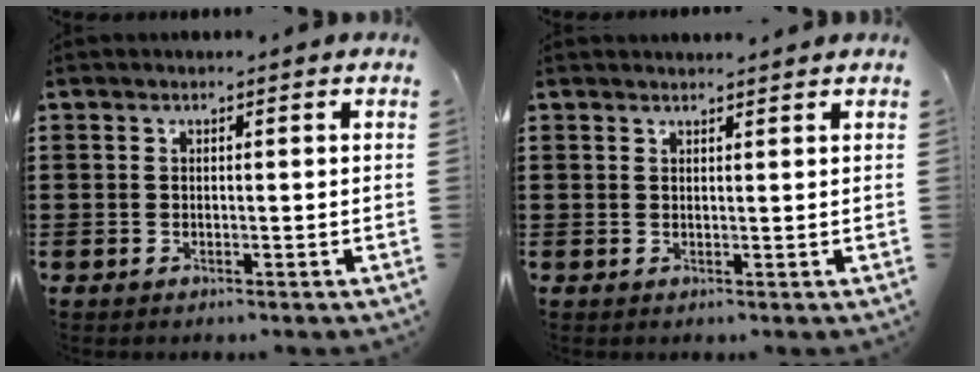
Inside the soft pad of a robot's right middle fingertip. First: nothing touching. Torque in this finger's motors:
{"motor_torque": [-0.37, 0.00, 0.03, 0.00]}